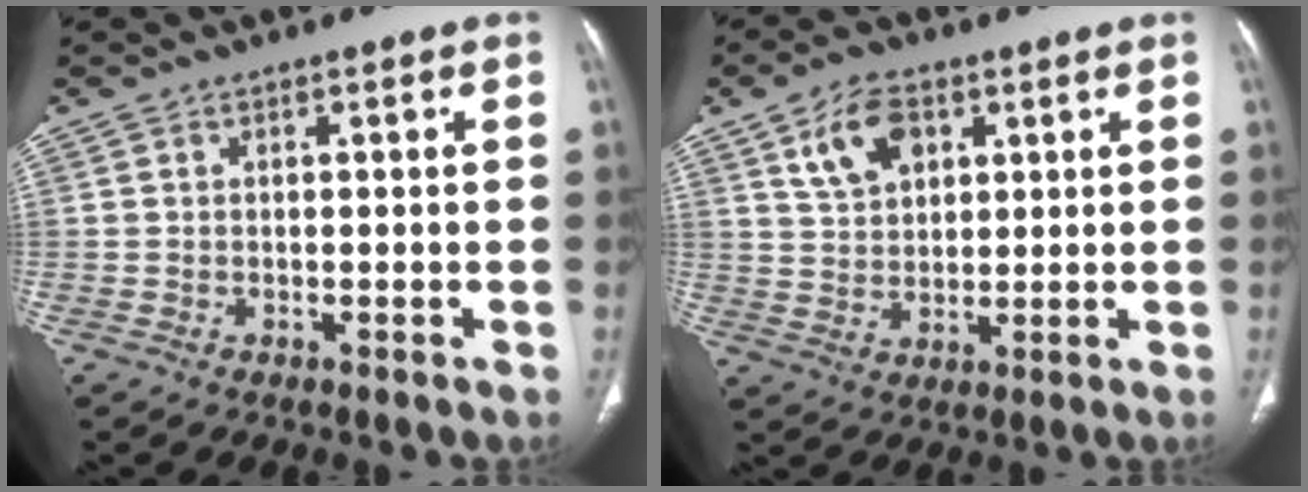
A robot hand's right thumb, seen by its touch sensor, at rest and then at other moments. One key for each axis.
{"total": 8.7, "fx": 4.1, "fy": 5.3, "fz": 5.5, "tx": -0.082, "ty": -0.013, "tz": 0.081}